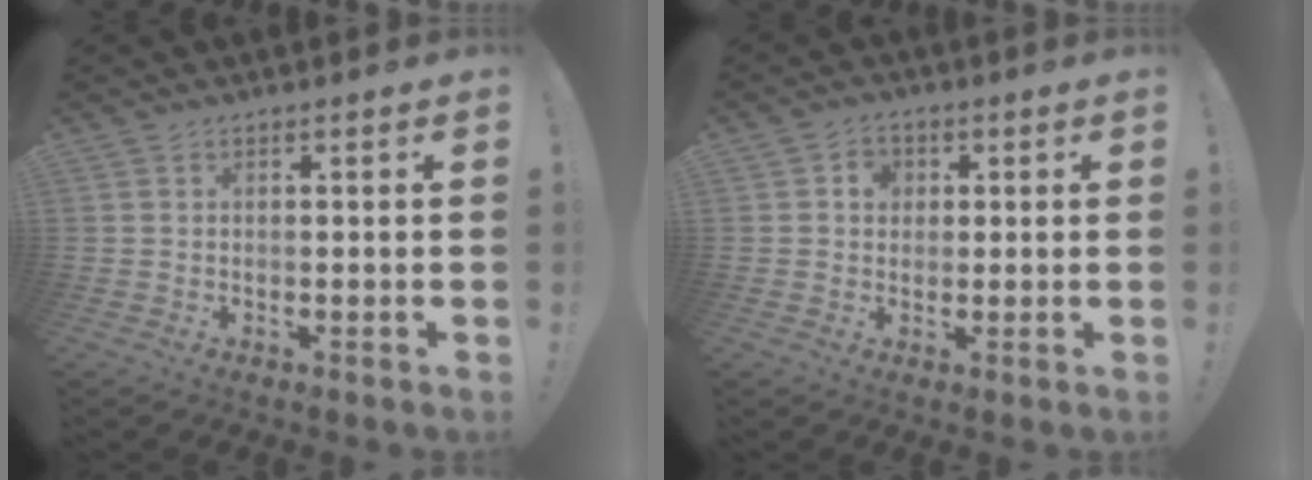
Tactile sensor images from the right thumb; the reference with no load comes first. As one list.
[{"total": 4.2, "force": [0.8, 3.7, 1.8], "torque": [-0.020, 0.001, 0.011]}]